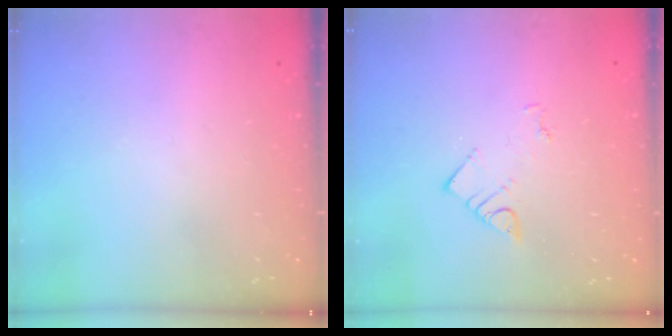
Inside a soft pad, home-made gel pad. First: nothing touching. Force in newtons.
{"total": 4.1, "press": 4.1, "slide": 0.2}